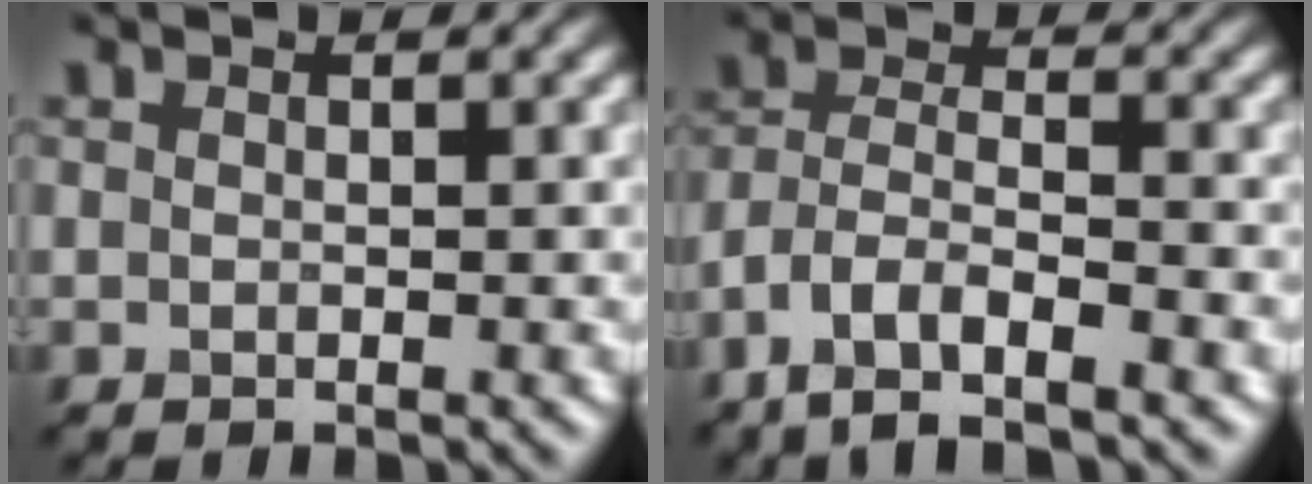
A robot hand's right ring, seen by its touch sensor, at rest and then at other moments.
{"total": 6.1, "force": [-3.9, 2.0, 4.1], "torque": [-0.078, 0.001, -0.081]}